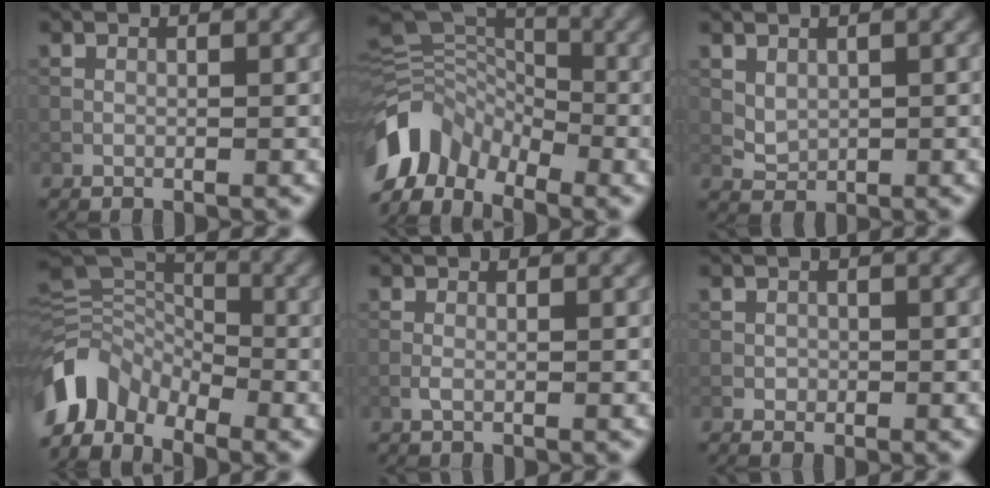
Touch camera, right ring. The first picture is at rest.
{"total": 9.2, "force": [-4.9, 5.9, 5.0], "torque": [-0.102, -0.007, -0.105]}
{"total": 1.7, "force": [0.6, 1.3, 0.9], "torque": [-0.018, -0.005, 0.018]}
{"total": 7.4, "force": [-4.6, 4.6, 3.6], "torque": [-0.069, -0.005, -0.100]}
{"total": 0.7, "force": [-0.3, 0.2, 0.6], "torque": [-0.015, -0.001, -0.006]}
{"total": 0.7, "force": [-0.1, 0.7, 0.1], "torque": [0.005, -0.003, -0.004]}